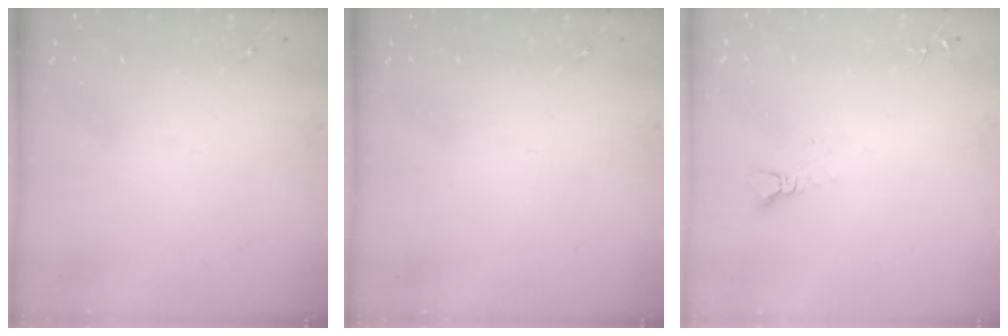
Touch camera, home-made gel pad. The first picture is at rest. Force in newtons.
{"total": 0.0}
{"total": 2.4, "press": 2.4, "slide": 0.1}